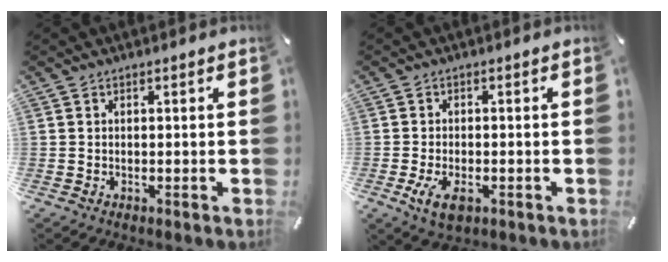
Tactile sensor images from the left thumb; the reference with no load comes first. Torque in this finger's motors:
{"motor_torque": [0.05, 0.29, 0.28, 0.25, 0.03]}